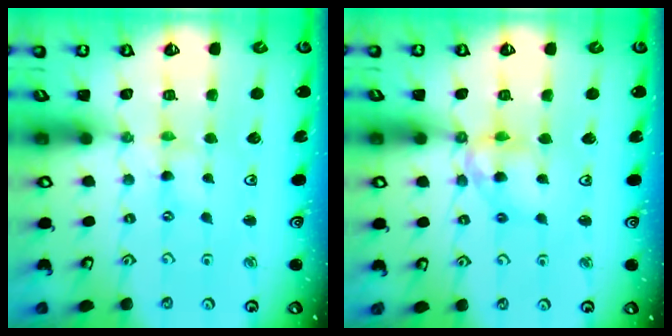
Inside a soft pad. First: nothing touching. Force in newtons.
{"total": 9.9, "press": 9.8, "slide": 0.7}